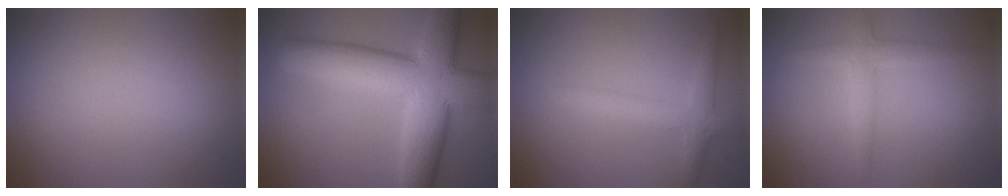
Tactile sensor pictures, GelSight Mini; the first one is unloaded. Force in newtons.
{"total": 10.8, "press": 10.8, "slide": 0.4}
{"total": 2.8, "press": 2.7, "slide": 0.2}
{"total": 2.3, "press": 2.3, "slide": 0.1}